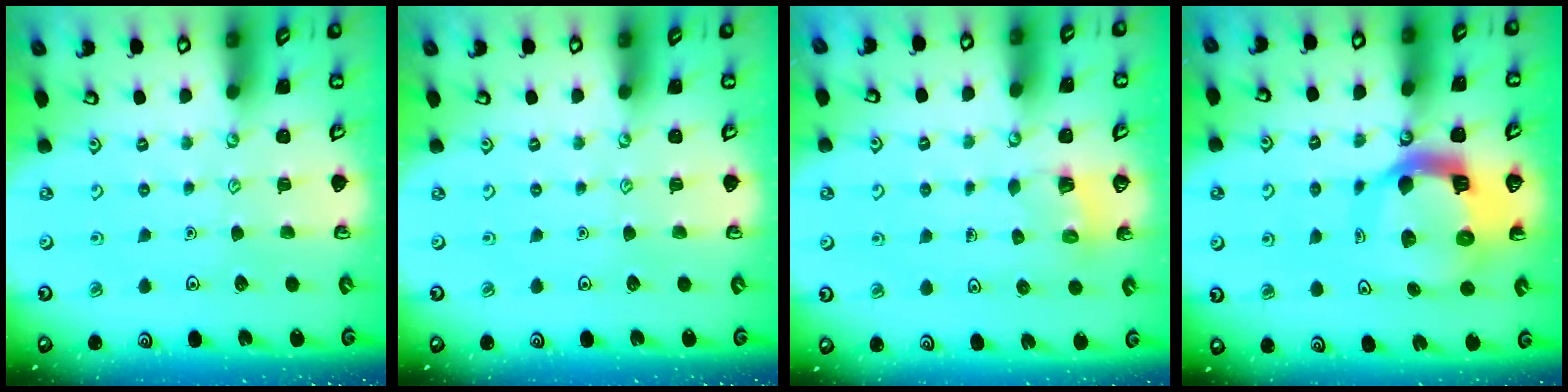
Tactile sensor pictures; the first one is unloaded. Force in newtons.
{"total": 0.0}
{"total": 2.6, "press": 2.6, "slide": 0.3}
{"total": 13.3, "press": 13.2, "slide": 1.7}